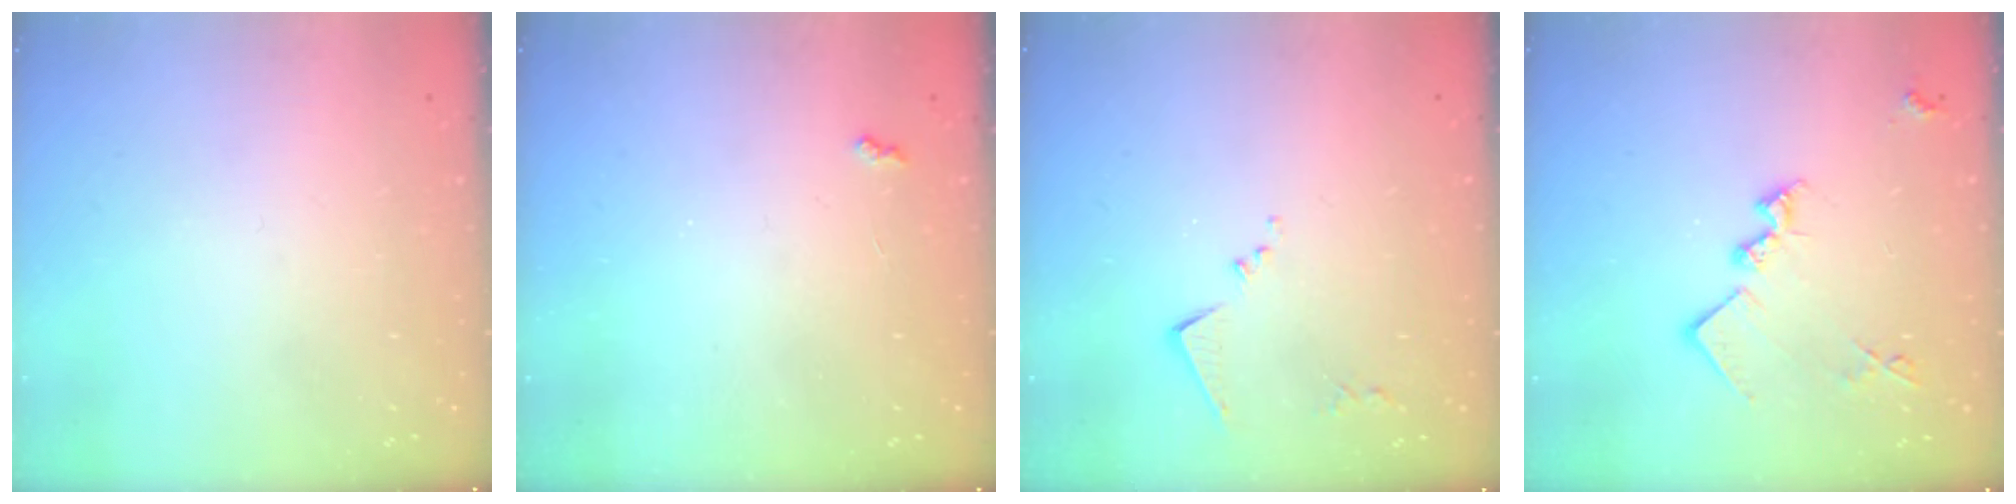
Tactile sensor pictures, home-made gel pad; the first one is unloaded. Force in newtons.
{"total": 3.1, "press": 3.1, "slide": 0.5}
{"total": 6.6, "press": 6.6, "slide": 0.4}
{"total": 12.7, "press": 12.7, "slide": 0.7}